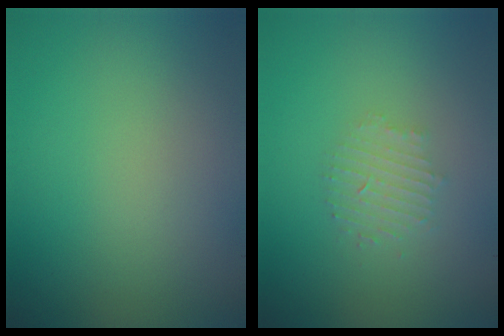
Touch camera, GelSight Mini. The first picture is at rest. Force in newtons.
{"total": 1.8, "press": 1.7, "slide": 0.4}